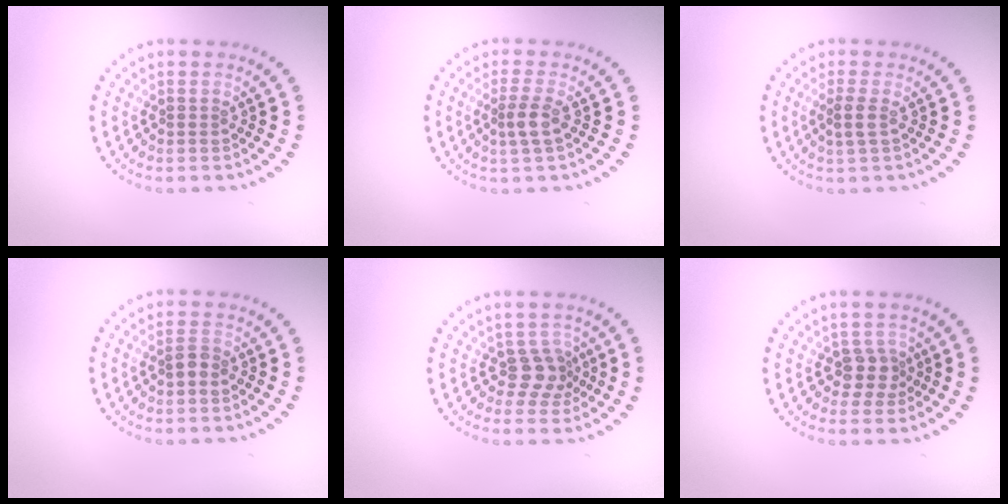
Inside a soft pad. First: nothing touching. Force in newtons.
{"total": 1.8, "press": 1.5, "slide": 1.0}
{"total": 1.6, "press": 1.2, "slide": 1.0}
{"total": 1.2, "press": 1.2, "slide": 0.3}
{"total": 2.5, "press": 1.9, "slide": 1.6}
{"total": 2.1, "press": 1.7, "slide": 1.1}